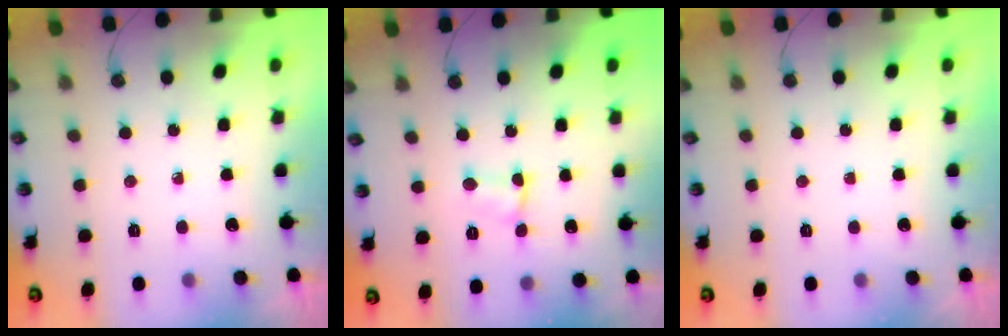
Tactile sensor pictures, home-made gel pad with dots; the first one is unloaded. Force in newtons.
{"total": 1.9, "press": 1.9, "slide": 0.3}
{"total": 0.0}